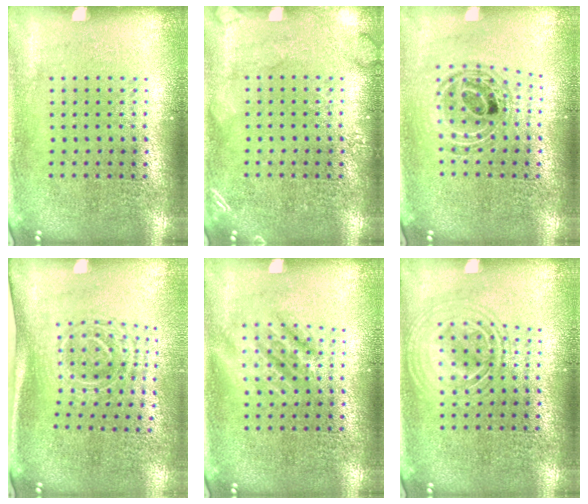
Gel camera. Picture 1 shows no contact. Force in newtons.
{"total": 1.7, "press": 1.6, "slide": 0.3}
{"total": 0.9, "press": 0.9, "slide": 0.2}
{"total": 1.7, "press": 1.3, "slide": 1.1}
{"total": 1.1, "press": 1.1, "slide": 0.2}
{"total": 2.8, "press": 2.7, "slide": 0.4}